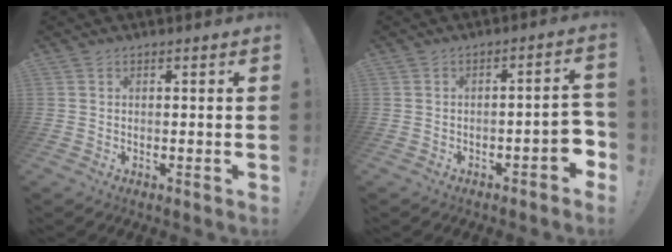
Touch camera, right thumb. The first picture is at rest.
{"total": 4.9, "force": [-2.0, 1.6, 4.1], "torque": [-0.058, 0.006, -0.032]}